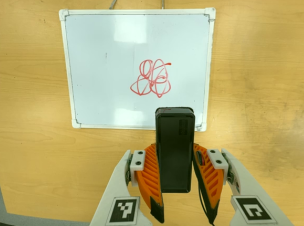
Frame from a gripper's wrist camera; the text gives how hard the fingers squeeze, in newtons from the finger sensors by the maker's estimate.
{"total": 4.7, "left": 3.4, "right": 5.9}